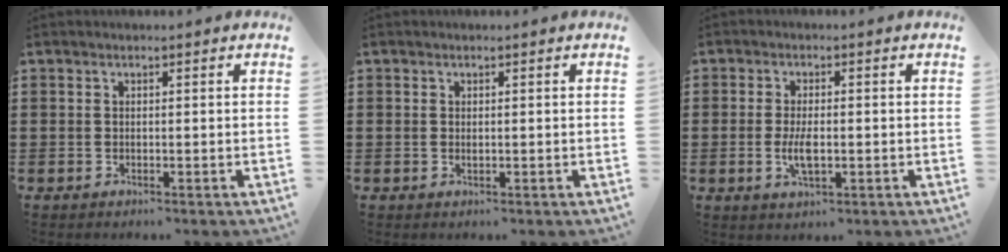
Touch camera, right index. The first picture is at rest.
{"total": 0.5, "force": [0.0, 0.3, 0.4], "torque": [-0.010, -0.002, 0.001]}
{"total": 4.0, "force": [-0.7, 1.6, 3.6], "torque": [-0.079, -0.002, -0.015]}